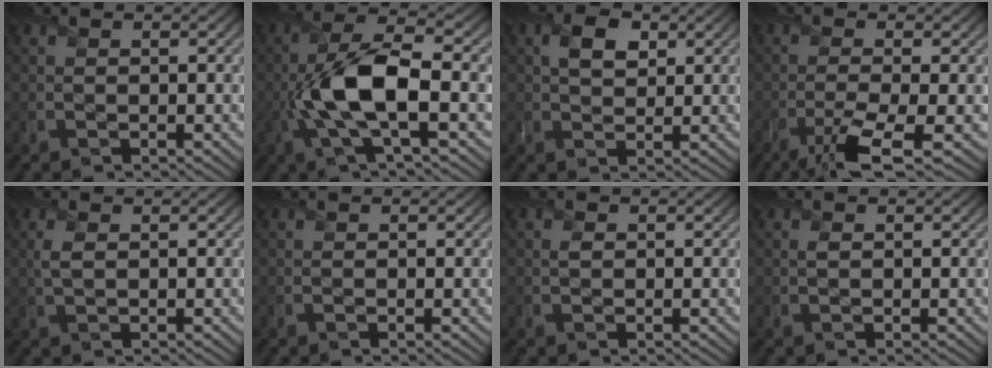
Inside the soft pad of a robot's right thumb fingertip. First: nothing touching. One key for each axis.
{"total": 9.7, "fx": -1.9, "fy": 3.3, "fz": 8.9, "tx": -0.191, "ty": 0.006, "tz": -0.040}
{"total": 3.8, "fx": 1.5, "fy": 2.5, "fz": 2.4, "tx": -0.050, "ty": 0.003, "tz": 0.025}
{"total": 6.1, "fx": -3.2, "fy": 1.0, "fz": 5.1, "tx": -0.087, "ty": -0.001, "tz": -0.068}
{"total": 1.9, "fx": 0.6, "fy": 0.8, "fz": 1.6, "tx": -0.047, "ty": 0.002, "tz": 0.012}
{"total": 0.0}
{"total": 0.7, "fx": 0.2, "fy": 0.6, "fz": 0.3, "tx": -0.008, "ty": -0.003, "tz": 0.004}
{"total": 0.5, "fx": 0.2, "fy": 0.3, "fz": 0.3, "tx": -0.009, "ty": -0.001, "tz": 0.005}